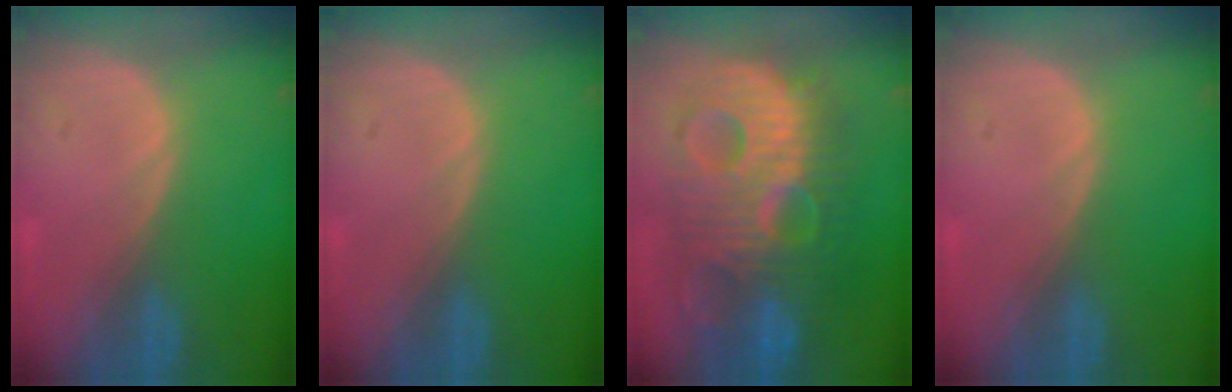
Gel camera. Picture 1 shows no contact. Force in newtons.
{"total": 0.0}
{"total": 13.6, "press": 13.5, "slide": 1.2}
{"total": 0.0}